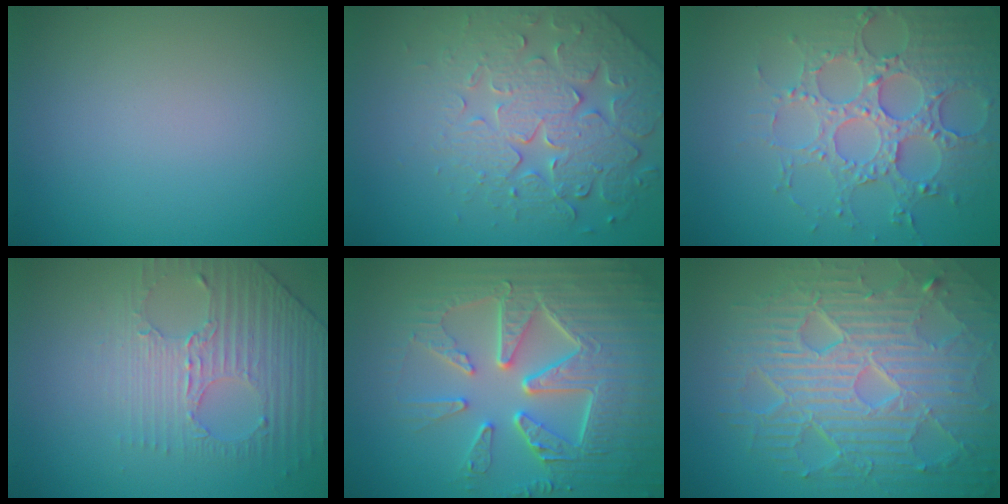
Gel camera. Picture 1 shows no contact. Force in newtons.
{"total": 5.8, "press": 5.2, "slide": 2.7}
{"total": 5.2, "press": 4.9, "slide": 1.8}
{"total": 4.4, "press": 3.2, "slide": 3.0}
{"total": 8.9, "press": 6.5, "slide": 6.1}
{"total": 10.9, "press": 6.9, "slide": 8.5}